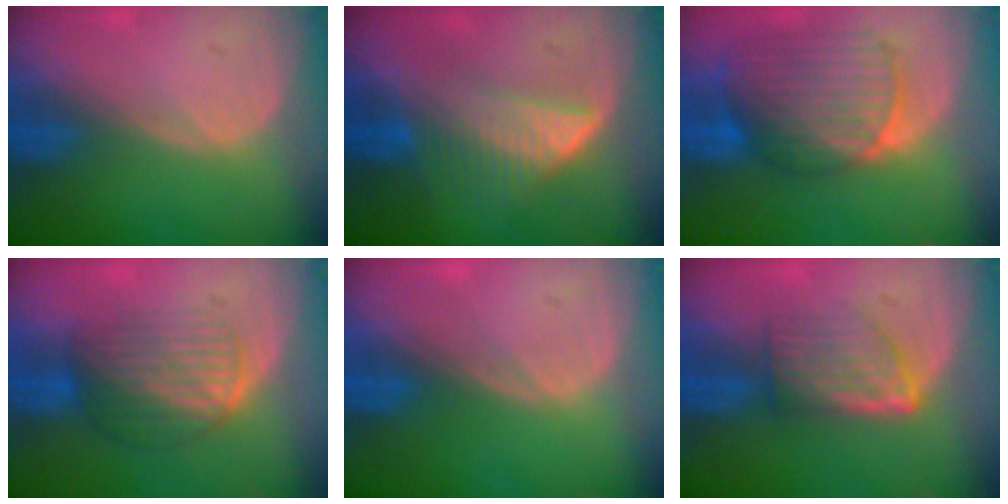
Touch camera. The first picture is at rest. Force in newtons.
{"total": 6.9, "press": 6.1, "slide": 3.2}
{"total": 10.4, "press": 8.9, "slide": 5.5}
{"total": 6.2, "press": 6.0, "slide": 1.5}
{"total": 0.0}
{"total": 5.8, "press": 5.3, "slide": 2.4}